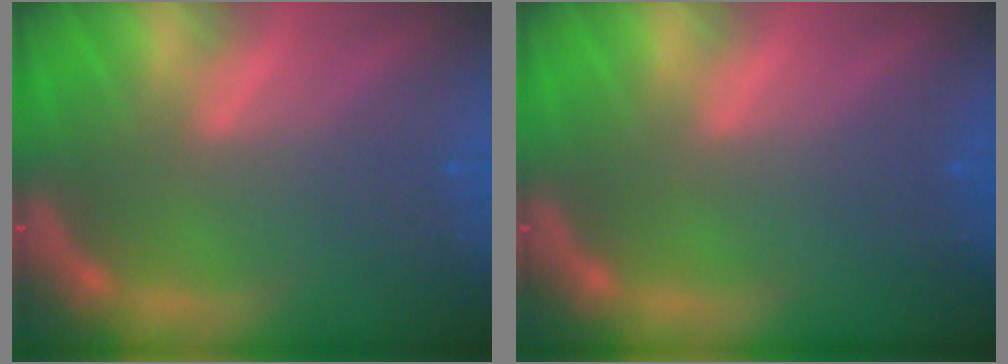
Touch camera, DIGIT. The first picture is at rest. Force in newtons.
{"total": 0.0}